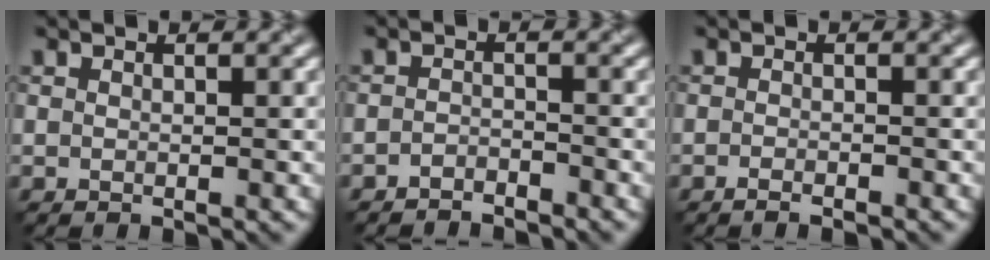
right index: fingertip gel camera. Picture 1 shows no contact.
{"total": 1.7, "force": [-1.7, -0.1, -0.4], "torque": [0.001, 0.002, -0.030]}
{"total": 1.4, "force": [-1.2, 0.1, 0.7], "torque": [-0.014, 0.006, -0.020]}